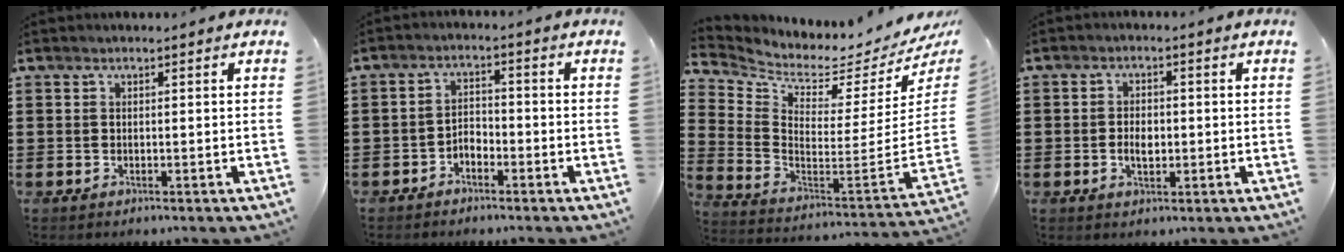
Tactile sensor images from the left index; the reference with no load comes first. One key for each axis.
{"total": 2.4, "fx": -2.1, "fy": 0.9, "fz": 0.6, "tx": -0.019, "ty": 0.005, "tz": -0.045}
{"total": 2.0, "fx": 1.5, "fy": 0.9, "fz": 1.0, "tx": -0.032, "ty": -0.052, "tz": 0.014}
{"total": 3.0, "fx": -0.3, "fy": 1.7, "fz": 2.4, "tx": -0.040, "ty": 0.001, "tz": -0.009}